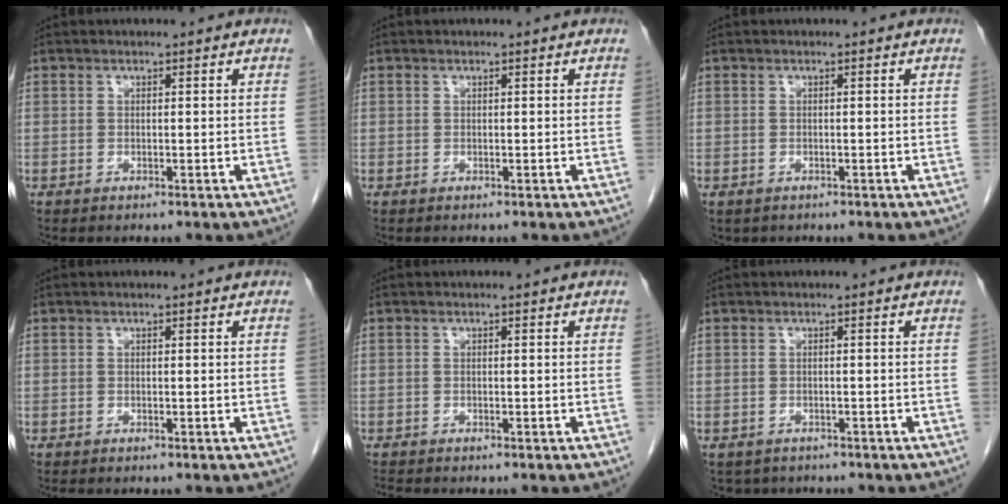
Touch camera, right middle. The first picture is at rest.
{"total": 0.0}
{"total": 1.0, "force": [-0.6, 0.7, 0.1], "torque": [-0.010, 0.002, -0.004]}
{"total": 0.0}
{"total": 0.9, "force": [-0.9, -0.1, 0.1], "torque": [-0.009, -0.005, -0.017]}
{"total": 3.3, "force": [-2.8, 1.8, 0.2], "torque": [-0.002, 0.001, -0.038]}